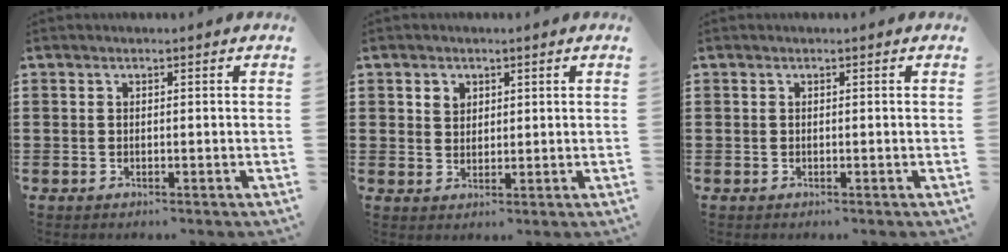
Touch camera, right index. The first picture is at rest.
{"total": 2.0, "force": [1.3, 1.5, 0.3], "torque": [-0.010, 0.007, 0.024]}
{"total": 0.0}